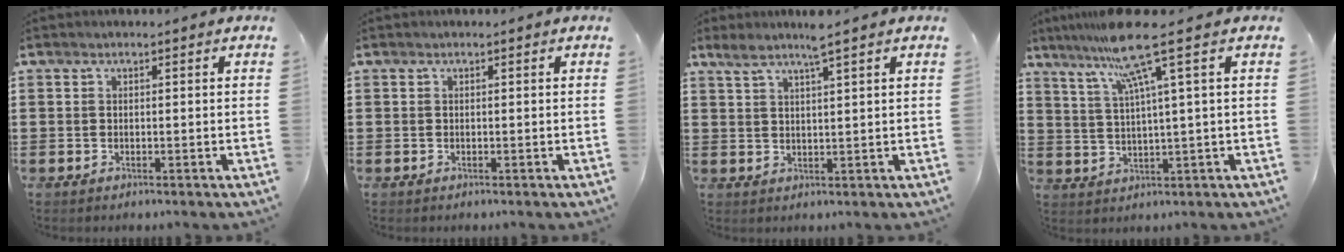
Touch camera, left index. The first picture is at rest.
{"total": 0.0}
{"total": 3.8, "force": [2.8, -0.2, 2.5], "torque": [-0.057, -0.002, 0.048]}
{"total": 10.3, "force": [5.3, -0.5, 8.8], "torque": [-0.196, -0.011, 0.083]}